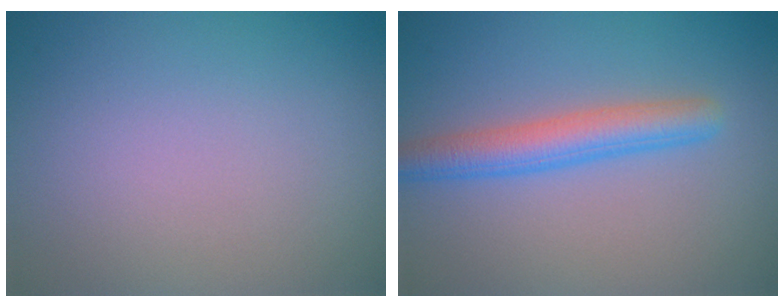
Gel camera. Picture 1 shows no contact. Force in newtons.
{"total": 3.7, "press": 3.7, "slide": 0.1}